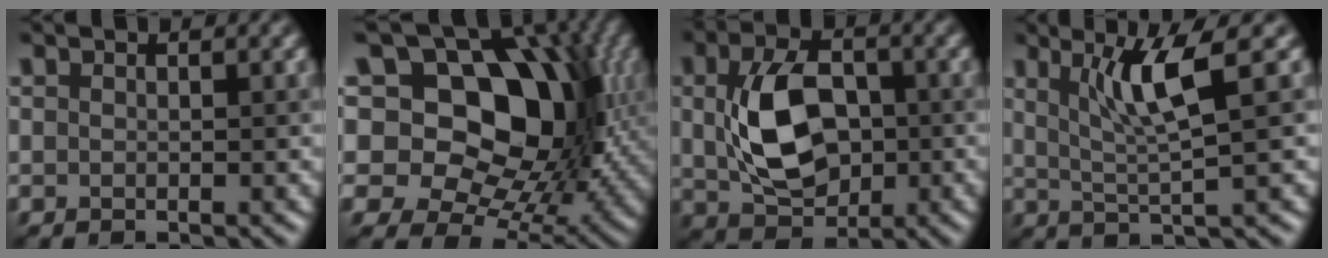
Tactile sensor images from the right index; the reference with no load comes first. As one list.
[{"total": 14.0, "force": [4.3, 9.1, 9.8], "torque": [-0.128, 0.019, 0.067]}, {"total": 7.1, "force": [0.1, 4.8, 5.2], "torque": [-0.117, -0.002, 0.009]}, {"total": 4.6, "force": [2.1, 0.5, 4.1], "torque": [-0.088, -0.002, 0.045]}]